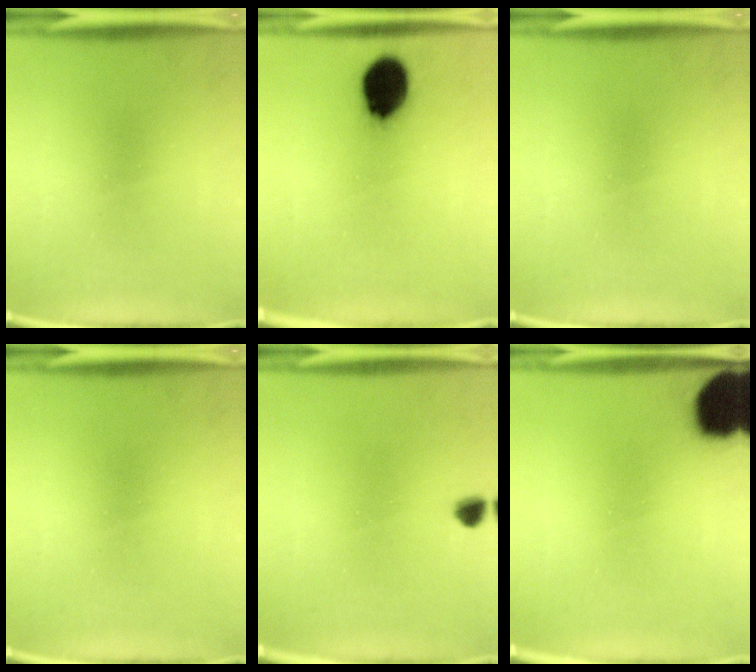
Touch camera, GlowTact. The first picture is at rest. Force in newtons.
{"total": 11.9}
{"total": 0.0}
{"total": 0.0}
{"total": 2.4}
{"total": 17.9}